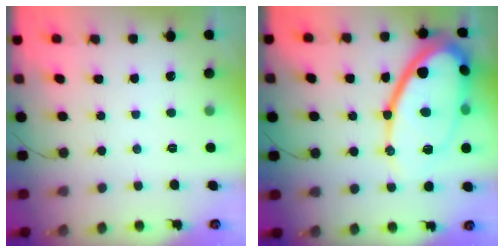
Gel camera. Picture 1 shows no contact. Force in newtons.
{"total": 23.3, "press": 23.2, "slide": 2.3}